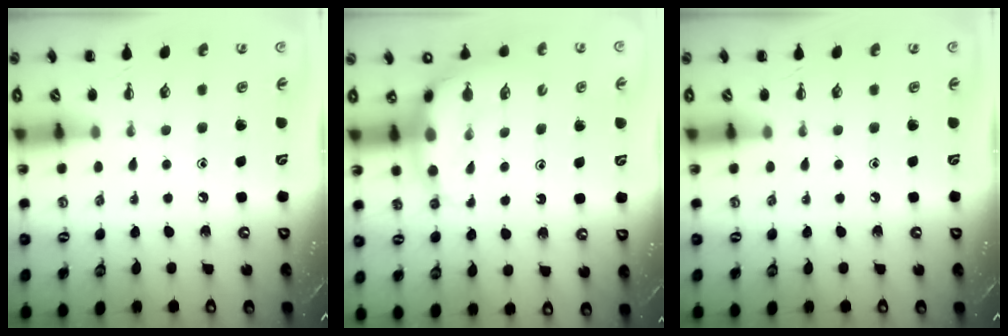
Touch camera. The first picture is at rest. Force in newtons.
{"total": 8.7, "press": 8.6, "slide": 1.2}
{"total": 0.0}